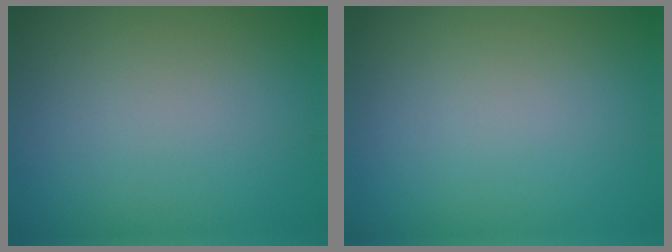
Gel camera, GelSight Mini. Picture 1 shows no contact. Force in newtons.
{"total": 0.0}